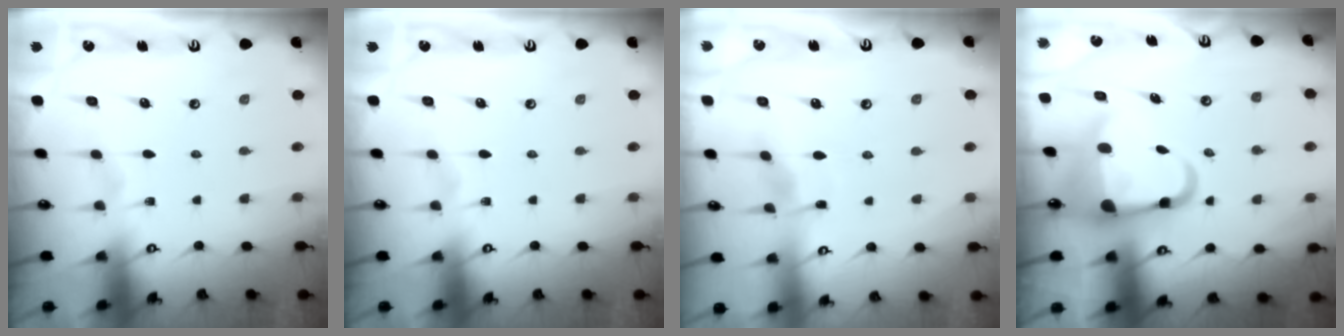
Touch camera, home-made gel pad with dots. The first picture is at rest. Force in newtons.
{"total": 0.0}
{"total": 3.1, "press": 3.1, "slide": 0.4}
{"total": 8.6, "press": 8.4, "slide": 1.9}